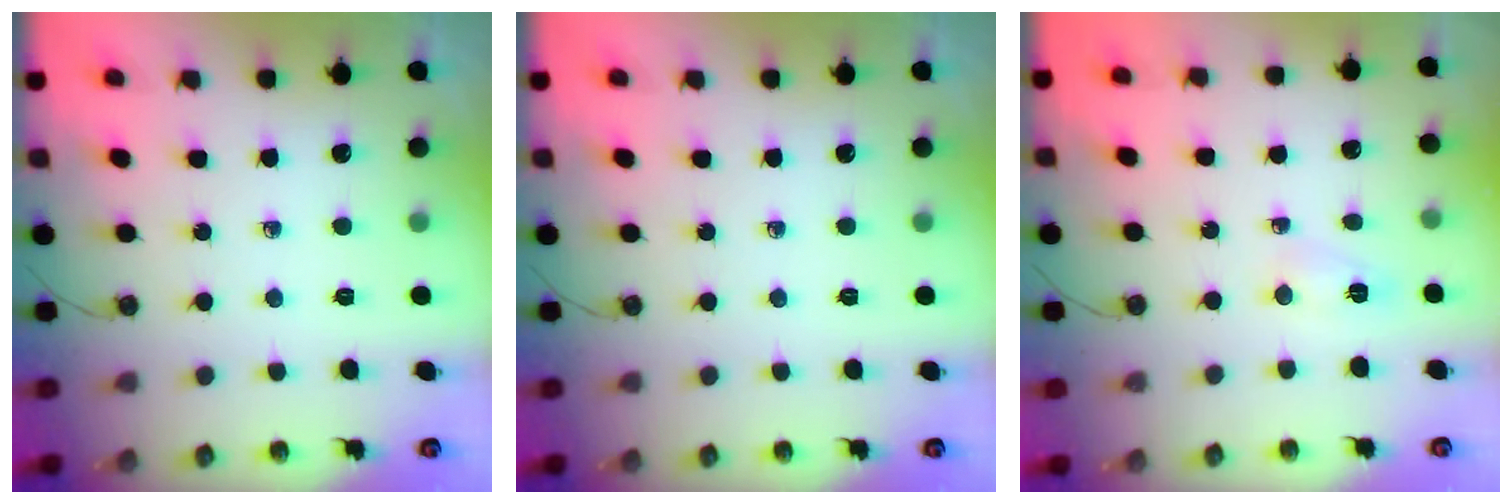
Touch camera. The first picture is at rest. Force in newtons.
{"total": 0.0}
{"total": 2.7, "press": 2.7, "slide": 0.4}